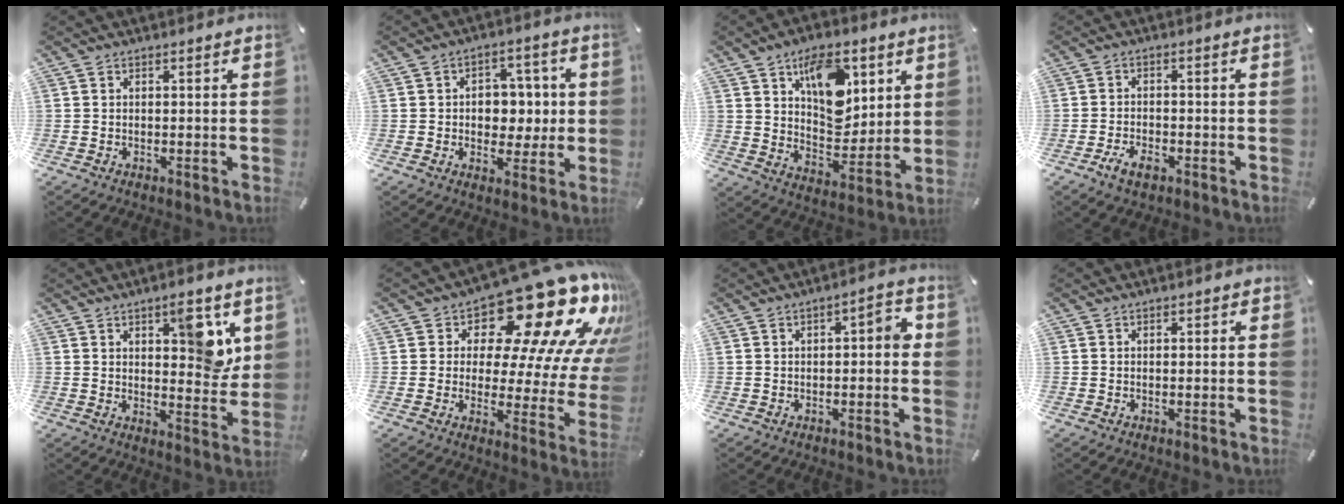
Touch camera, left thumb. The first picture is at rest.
{"total": 8.0, "force": [0.2, 6.7, 4.4], "torque": [-0.049, 0.002, 0.000]}
{"total": 15.7, "force": [7.0, 10.0, 9.9], "torque": [-0.130, -0.025, 0.125]}
{"total": 4.1, "force": [-2.4, 2.1, 2.5], "torque": [-0.052, 0.009, -0.046]}
{"total": 10.3, "force": [4.8, 4.8, 7.8], "torque": [-0.072, -0.034, 0.073]}
{"total": 23.3, "force": [15.3, 9.8, 14.6], "torque": [-0.185, -0.130, 0.246]}
{"total": 4.4, "force": [-0.8, 2.0, 3.9], "torque": [-0.051, 0.010, -0.020]}
{"total": 0.0}